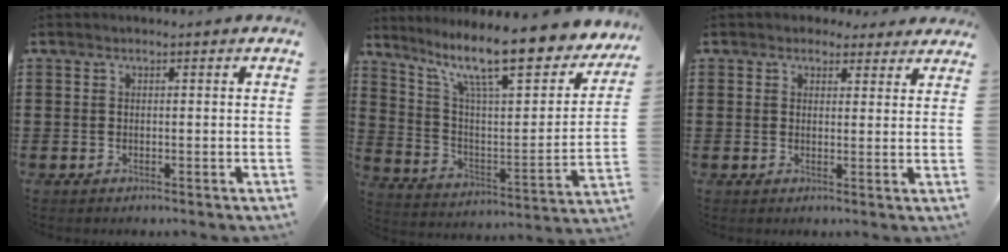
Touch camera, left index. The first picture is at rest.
{"total": 13.5, "force": [10.2, 2.2, 8.6], "torque": [-0.179, -0.064, 0.167]}
{"total": 2.7, "force": [2.2, 1.4, 0.5], "torque": [-0.010, 0.002, 0.040]}